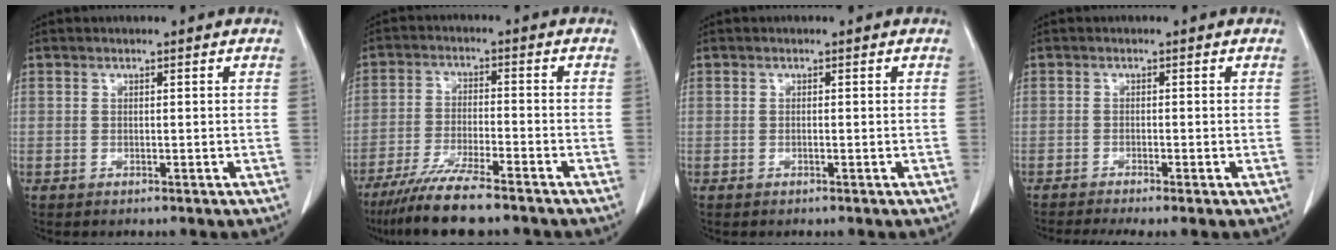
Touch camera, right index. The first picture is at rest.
{"total": 10.0, "force": [-8.1, 0.5, 5.8], "torque": [-0.099, -0.027, -0.136]}
{"total": 0.0}
{"total": 4.6, "force": [-3.6, 0.2, 2.9], "torque": [-0.039, -0.009, -0.055]}